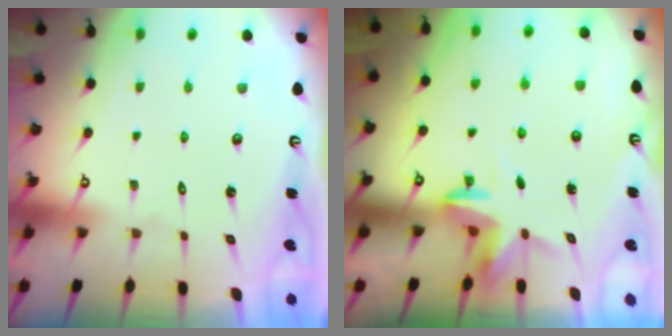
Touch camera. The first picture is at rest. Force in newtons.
{"total": 3.4, "press": 3.4, "slide": 0.2}